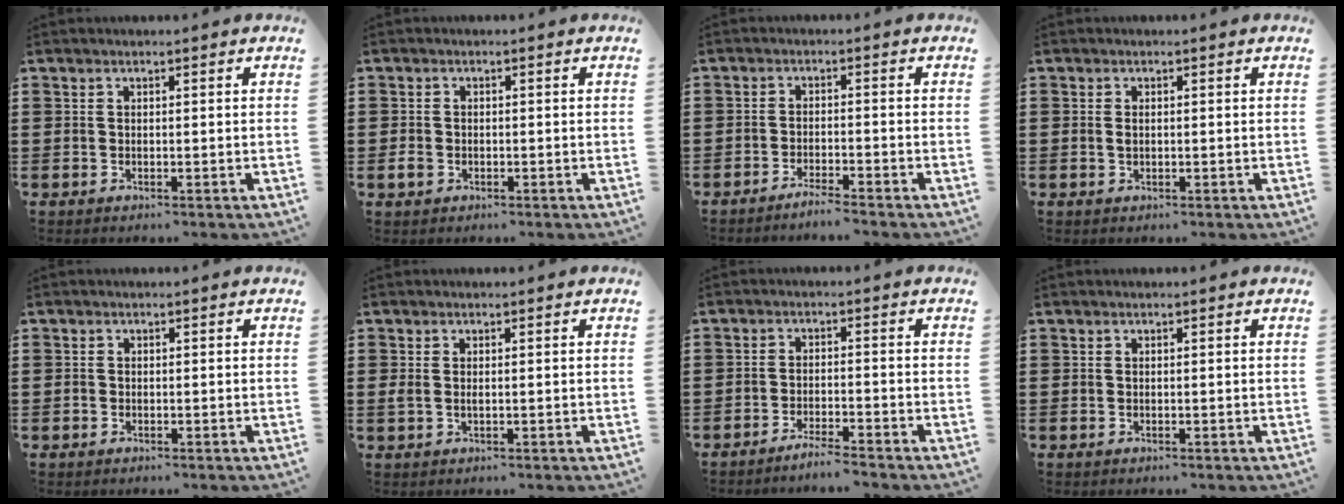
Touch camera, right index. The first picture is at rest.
{"total": 1.8, "force": [-0.8, 1.3, 0.8], "torque": [-0.024, -0.002, -0.020]}
{"total": 2.2, "force": [-2.1, -0.3, 0.5], "torque": [-0.009, 0.004, -0.042]}
{"total": 1.1, "force": [0.0, 0.6, 0.9], "torque": [-0.020, 0.001, -0.001]}
{"total": 0.7, "force": [-0.5, 0.6, 0.1], "torque": [-0.003, 0.002, -0.010]}
{"total": 1.1, "force": [0.1, 0.5, 1.0], "torque": [-0.021, 0.003, 0.000]}
{"total": 2.6, "force": [-2.5, -0.3, 0.6], "torque": [-0.010, 0.003, -0.051]}
{"total": 0.0}